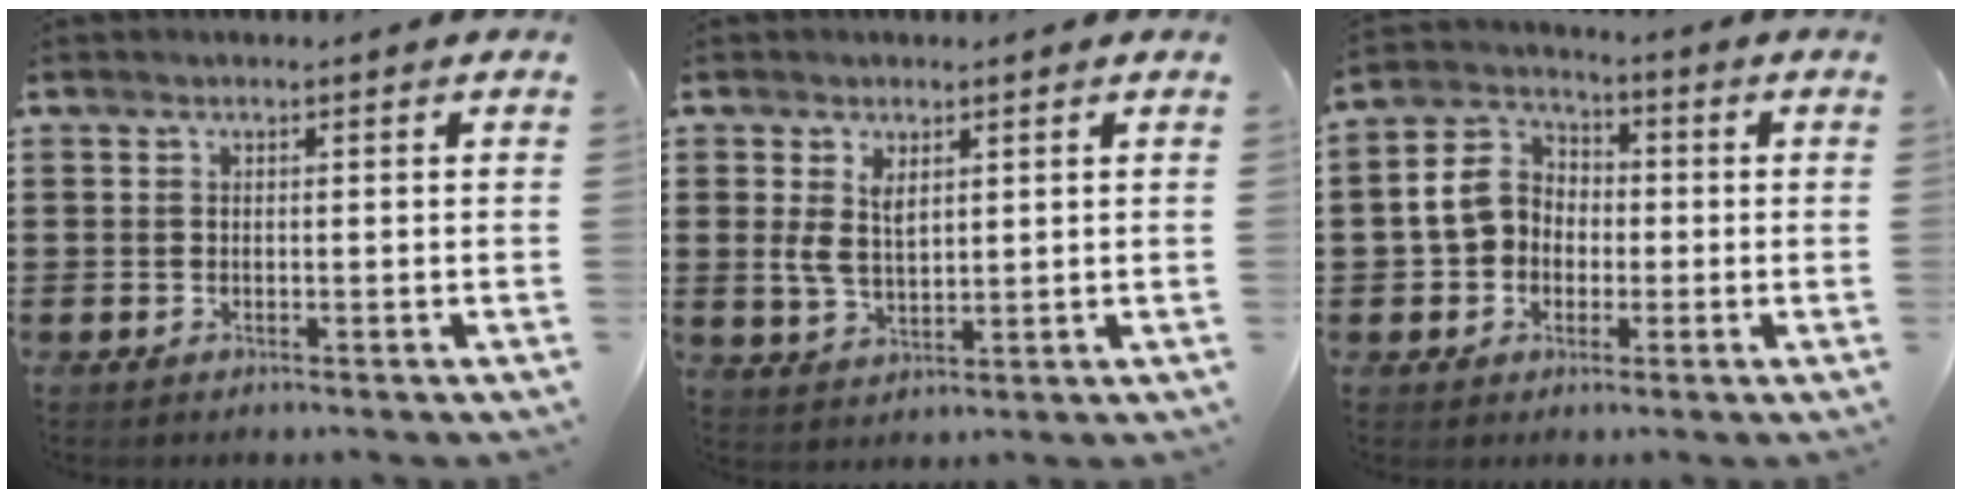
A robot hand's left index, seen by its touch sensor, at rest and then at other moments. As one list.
[{"total": 4.5, "force": [1.8, 2.4, 3.4], "torque": [-0.080, 0.003, 0.029]}, {"total": 7.3, "force": [-0.2, 6.3, 3.7], "torque": [-0.116, 0.013, -0.013]}]